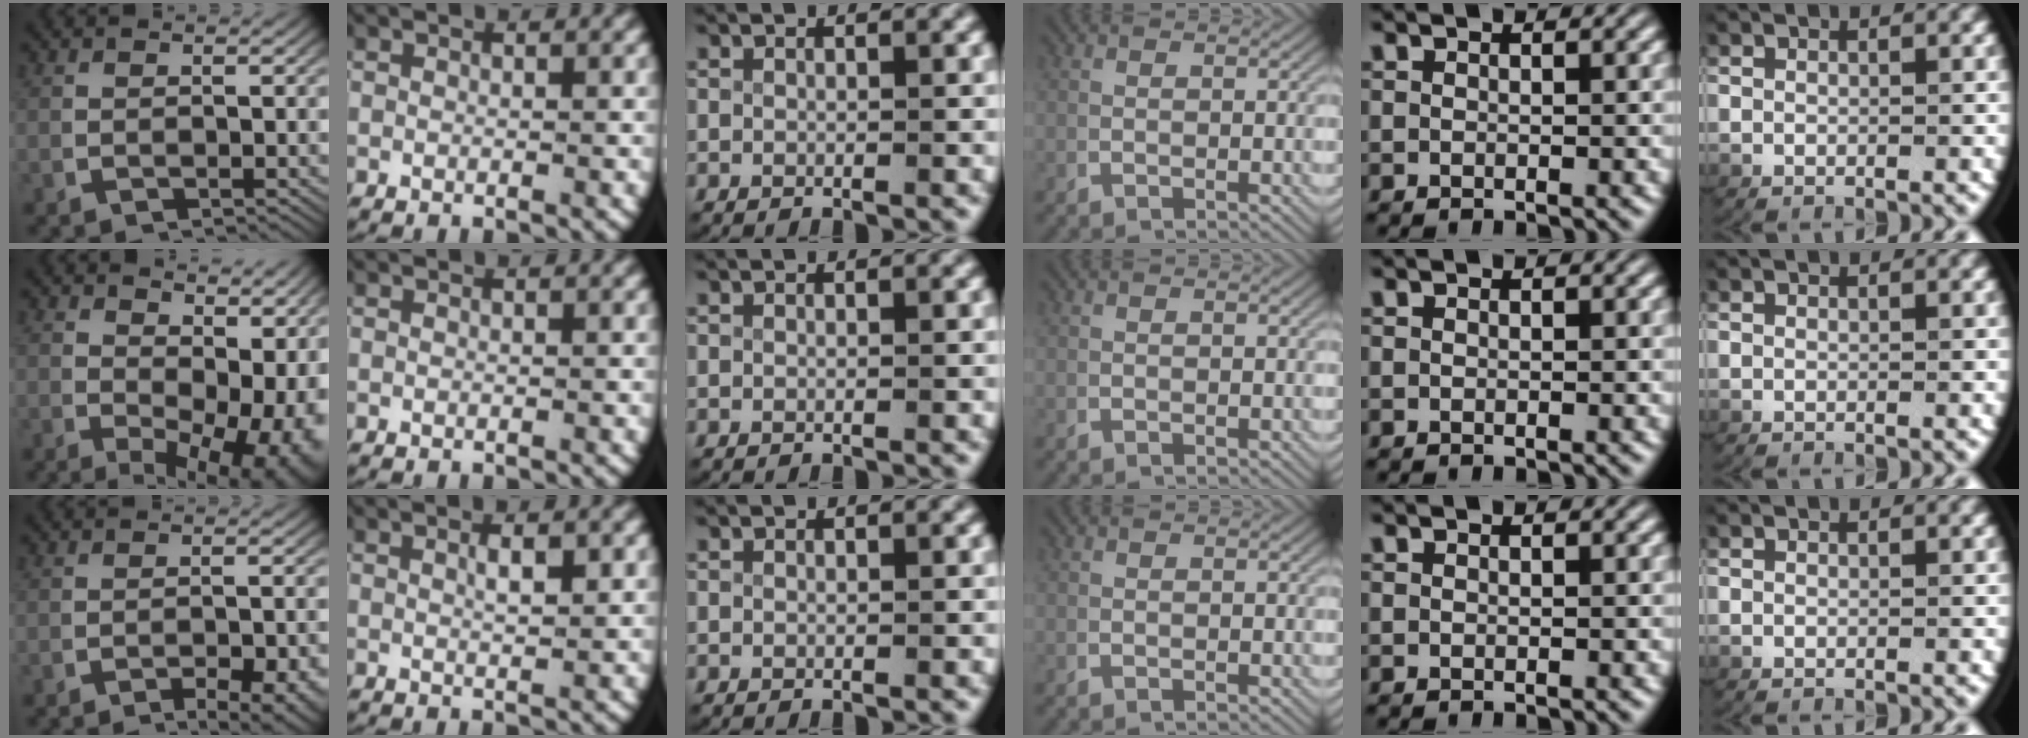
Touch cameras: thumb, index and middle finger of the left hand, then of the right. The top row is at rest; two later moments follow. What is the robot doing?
{"motion": "lift_and_place", "object": "map"}